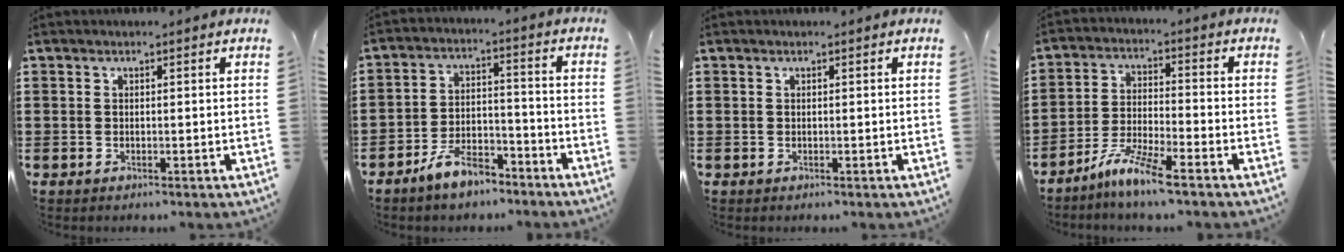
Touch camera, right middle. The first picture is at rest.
{"total": 7.0, "force": [-5.9, 2.3, 3.0], "torque": [-0.065, 0.009, -0.115]}
{"total": 0.0}
{"total": 7.7, "force": [-6.1, -0.2, 4.7], "torque": [-0.100, -0.015, -0.119]}